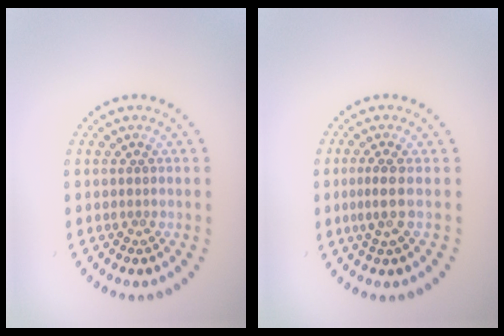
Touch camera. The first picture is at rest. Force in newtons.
{"total": 2.1, "press": 1.5, "slide": 1.4}